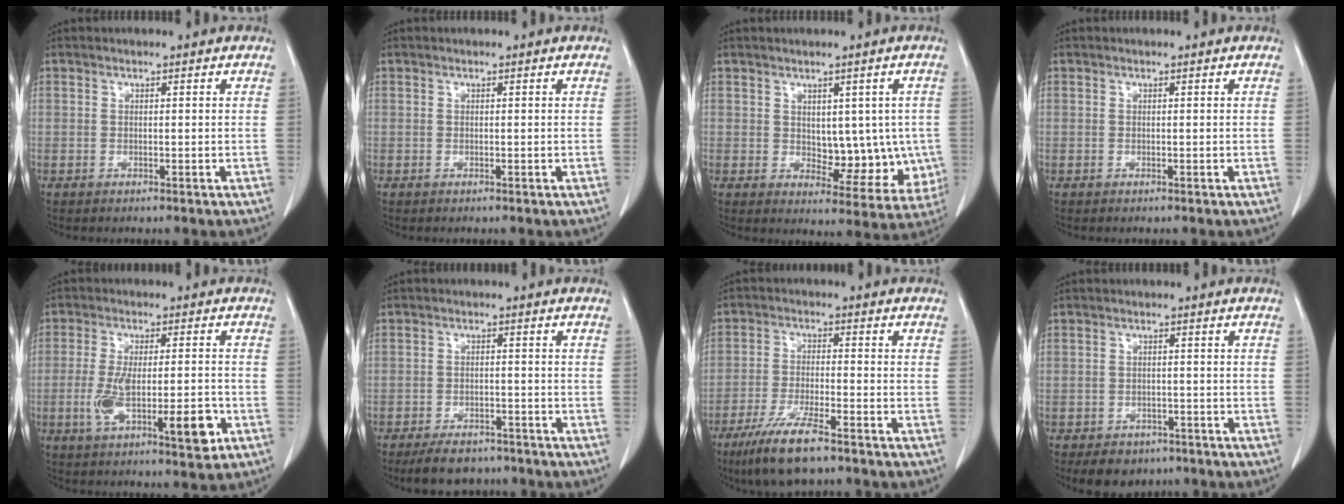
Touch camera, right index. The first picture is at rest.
{"total": 0.0}
{"total": 8.9, "force": [0.1, 5.2, 7.2], "torque": [-0.066, 0.006, 0.020]}
{"total": 0.0}
{"total": 11.7, "force": [-3.4, 2.8, 10.8], "torque": [-0.183, -0.003, -0.046]}
{"total": 6.8, "force": [-5.7, 2.8, 2.4], "torque": [-0.037, -0.003, -0.085]}
{"total": 9.1, "force": [-6.4, 1.2, 6.4], "torque": [-0.125, -0.022, -0.113]}
{"total": 5.1, "force": [-3.6, 3.4, 1.2], "torque": [-0.012, 0.005, -0.046]}